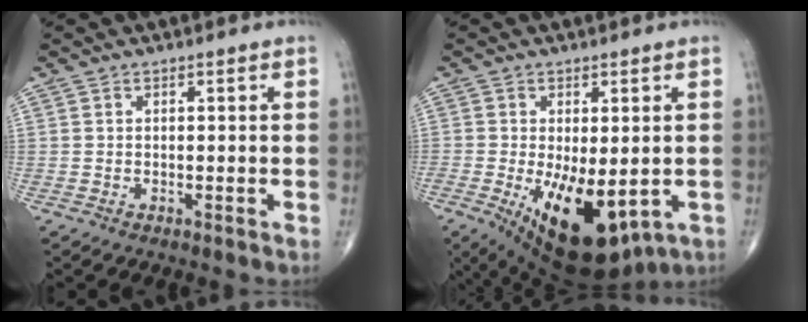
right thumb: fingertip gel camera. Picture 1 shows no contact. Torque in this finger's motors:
{"motor_torque": [4.21, 0.80, 2.63, -0.13, 0.76]}